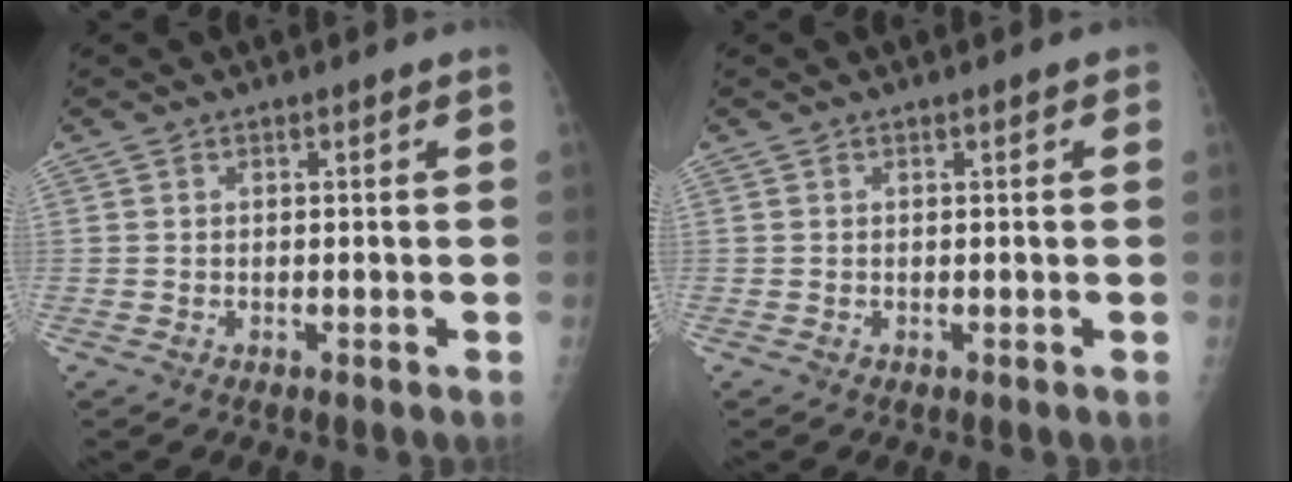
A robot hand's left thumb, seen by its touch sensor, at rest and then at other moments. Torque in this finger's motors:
{"motor_torque": [-0.21, -0.04, -0.10, -0.08, 0.03]}